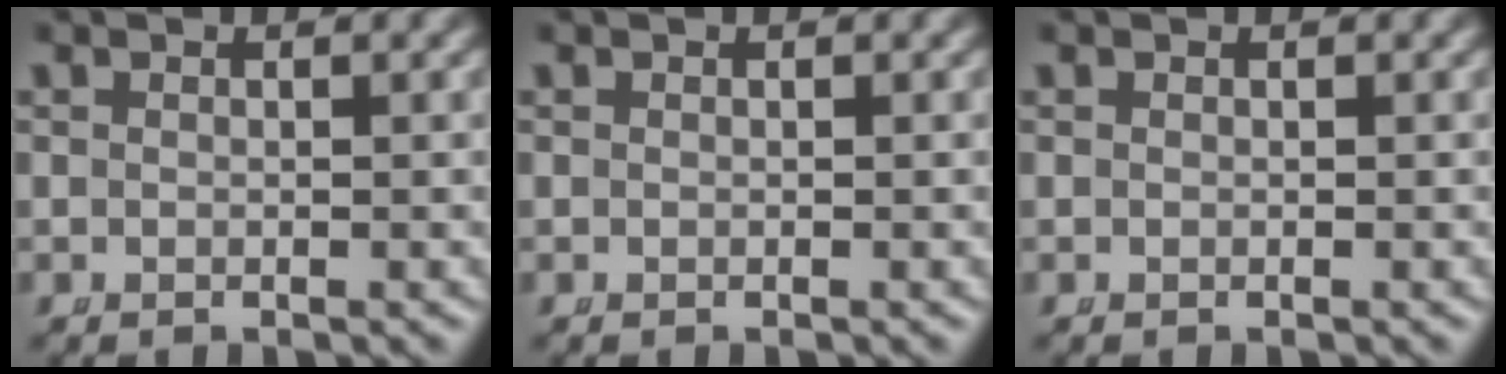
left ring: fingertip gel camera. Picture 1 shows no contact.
{"total": 0.0}
{"total": 0.0}